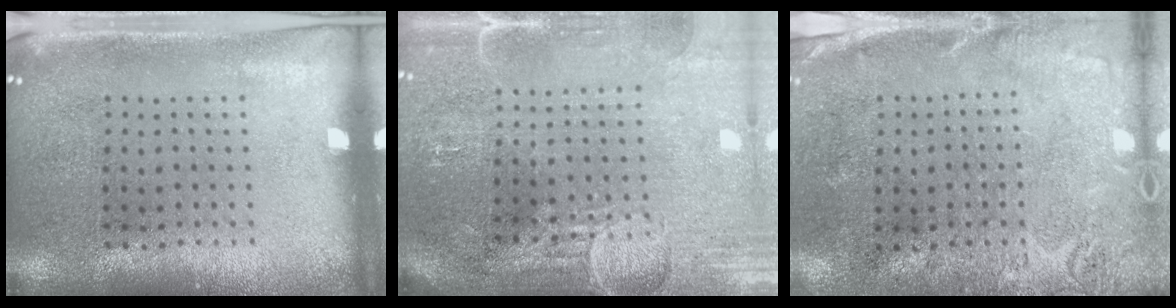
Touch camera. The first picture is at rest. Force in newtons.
{"total": 3.8, "press": 3.4, "slide": 1.6}
{"total": 2.6, "press": 2.2, "slide": 1.4}